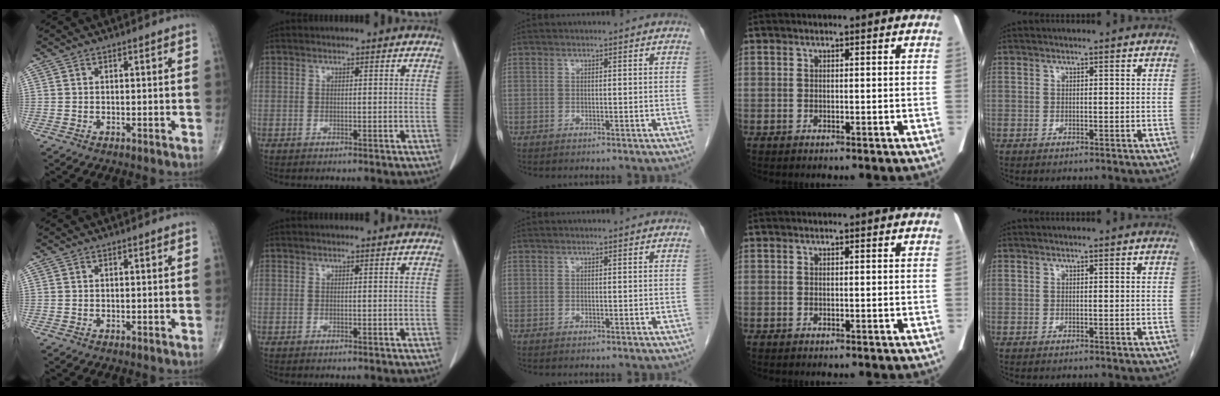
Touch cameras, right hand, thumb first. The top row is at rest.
{}